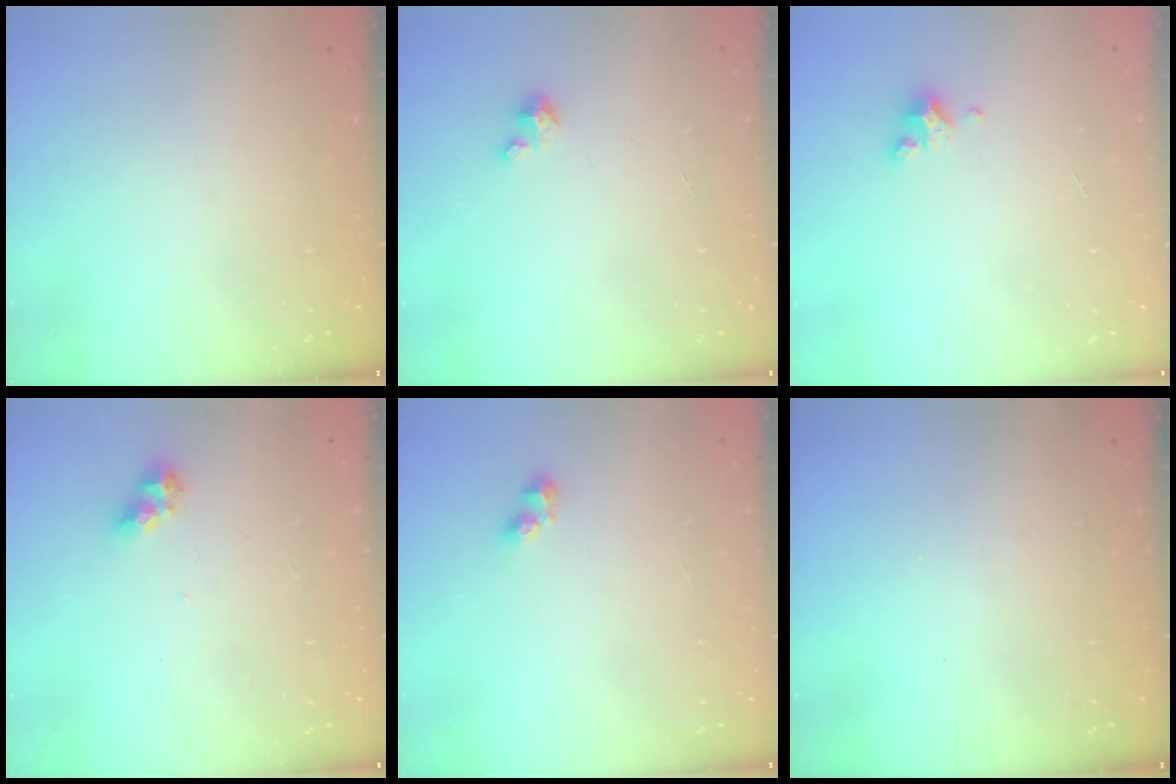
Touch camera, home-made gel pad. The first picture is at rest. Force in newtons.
{"total": 2.7, "press": 2.7, "slide": 0.1}
{"total": 2.9, "press": 2.9, "slide": 0.3}
{"total": 5.8, "press": 5.8, "slide": 0.1}
{"total": 3.3, "press": 3.2, "slide": 1.0}
{"total": 0.0}